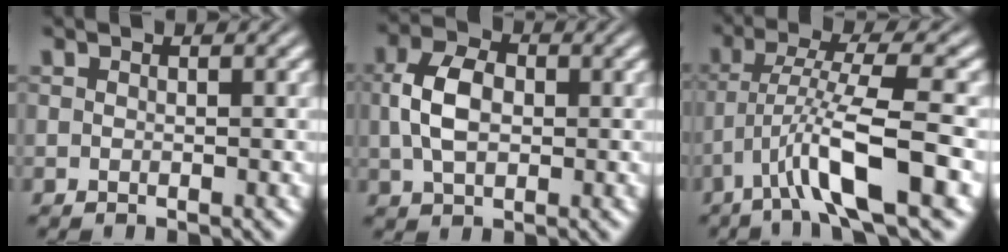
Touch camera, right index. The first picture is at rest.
{"total": 3.7, "force": [0.4, 1.9, 3.1], "torque": [-0.058, -0.002, 0.016]}
{"total": 5.7, "force": [-1.6, 0.7, 5.4], "torque": [-0.105, -0.016, -0.017]}